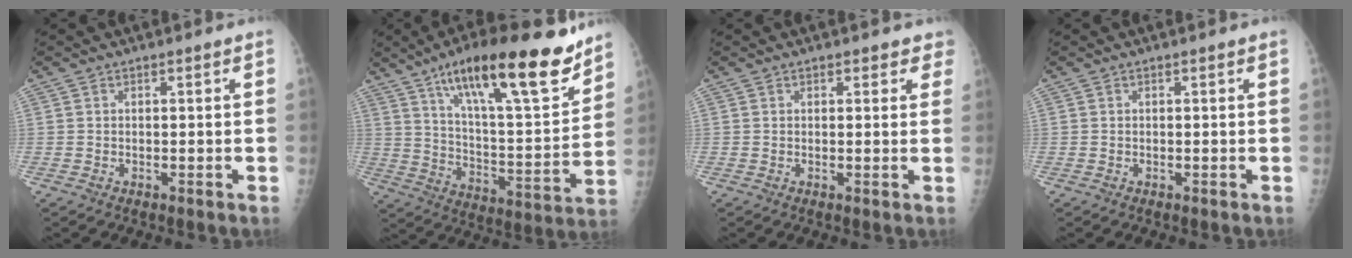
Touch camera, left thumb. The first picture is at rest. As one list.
[{"total": 24.9, "force": [16.1, 6.7, 17.8], "torque": [-0.254, -0.061, 0.262]}, {"total": 2.6, "force": [1.9, 1.6, 0.7], "torque": [0.029, -0.005, 0.013]}, {"total": 0.0}]